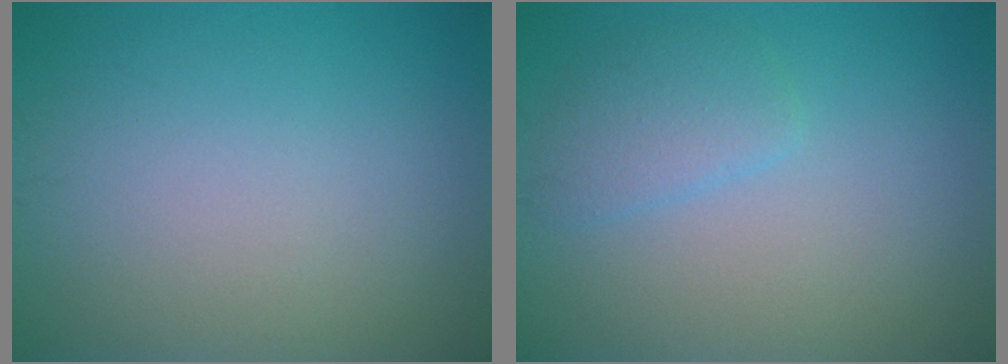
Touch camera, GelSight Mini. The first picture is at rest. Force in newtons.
{"total": 2.2, "press": 2.1, "slide": 0.2}